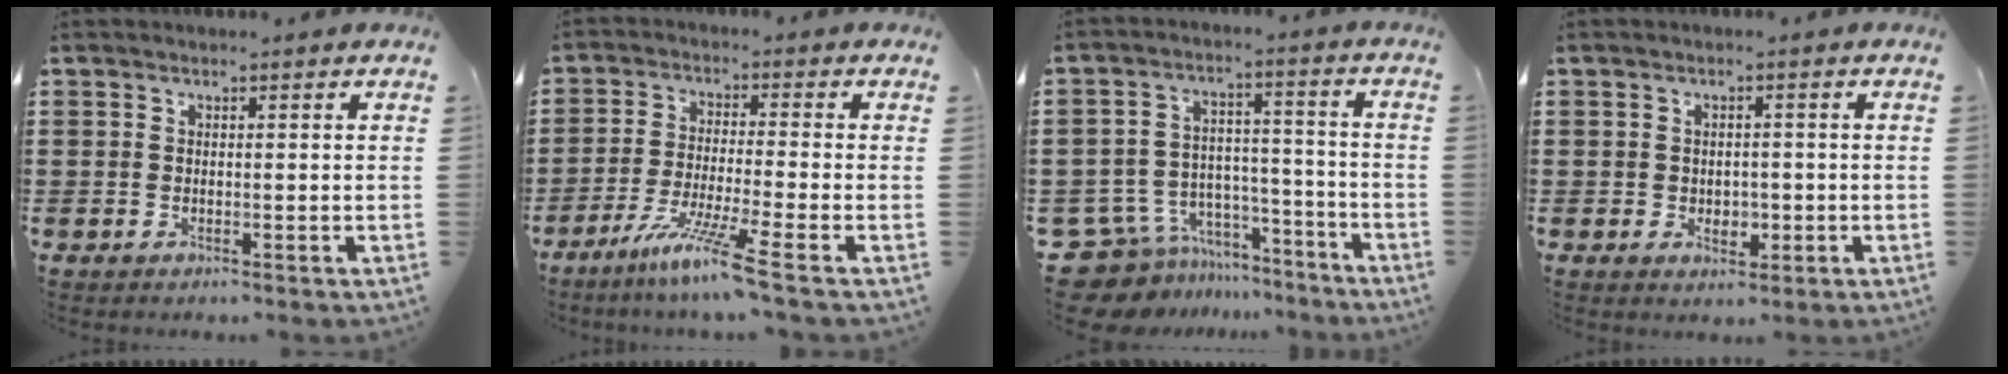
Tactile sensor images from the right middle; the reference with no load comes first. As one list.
[{"total": 8.0, "force": [-5.7, -0.9, 5.5], "torque": [-0.116, -0.020, -0.113]}, {"total": 9.4, "force": [-8.2, 4.4, 1.4], "torque": [-0.049, 0.024, -0.160]}, {"total": 1.9, "force": [-0.3, 1.5, 1.0], "torque": [-0.014, 0.001, -0.011]}]